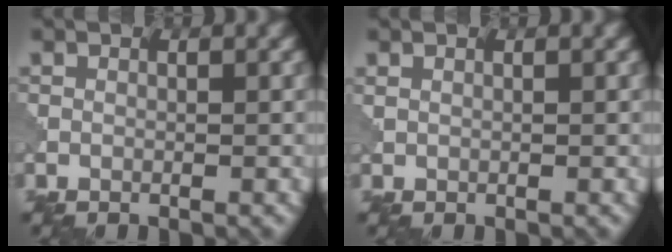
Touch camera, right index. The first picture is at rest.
{"total": 0.6, "force": [0.4, 0.4, 0.2], "torque": [-0.002, 0.003, 0.008]}